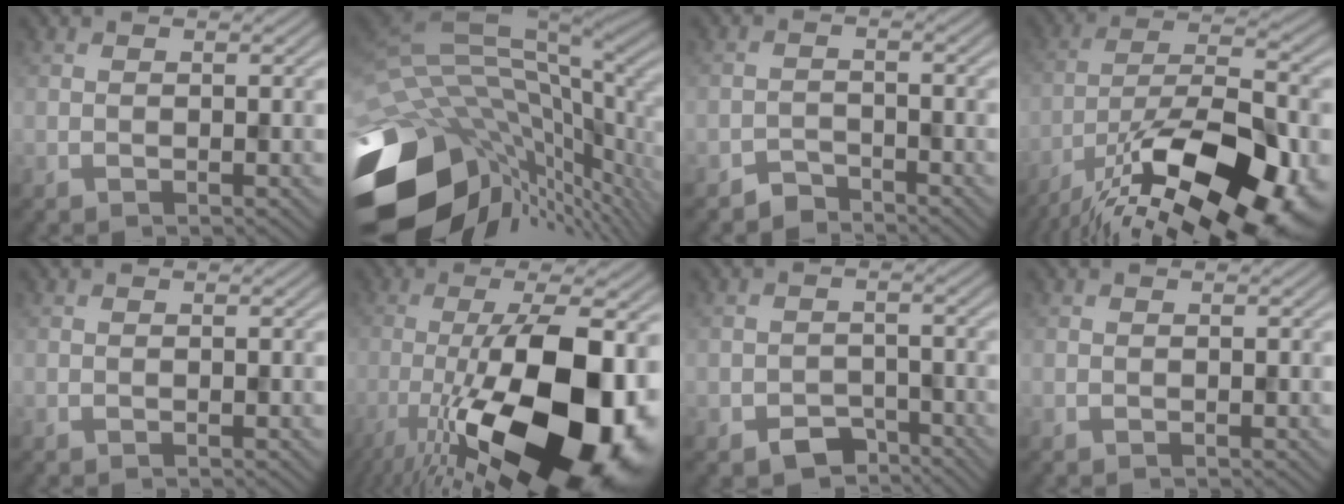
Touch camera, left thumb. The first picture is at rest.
{"total": 17.2, "force": [-5.4, 10.0, 12.9], "torque": [-0.272, -0.029, -0.066]}
{"total": 2.3, "force": [-2.1, 0.7, 0.3], "torque": [0.001, 0.007, -0.046]}
{"total": 18.7, "force": [-11.3, 6.7, 13.3], "torque": [-0.224, -0.027, -0.183]}
{"total": 0.0}
{"total": 20.4, "force": [-7.2, 7.4, 17.6], "torque": [-0.301, -0.017, -0.113]}
{"total": 3.9, "force": [-2.7, 2.3, 1.6], "torque": [-0.026, -0.008, -0.050]}
{"total": 0.0}